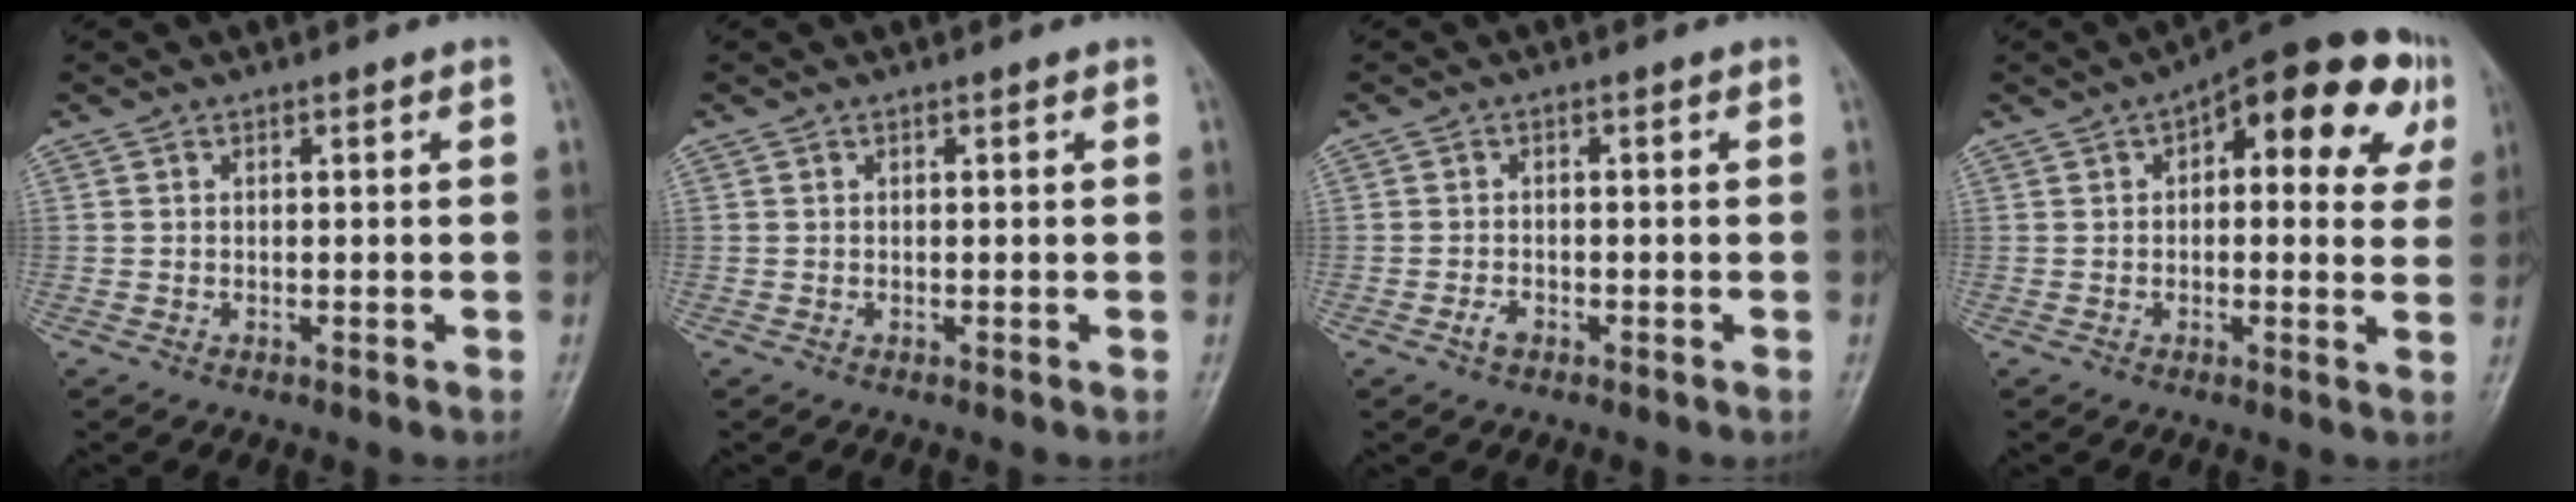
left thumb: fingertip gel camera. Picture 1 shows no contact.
{"total": 0.0}
{"total": 1.6, "force": [-0.9, 0.9, 0.9], "torque": [-0.020, 0.005, -0.019]}
{"total": 17.2, "force": [6.4, 8.0, 13.8], "torque": [-0.130, 0.016, 0.070]}